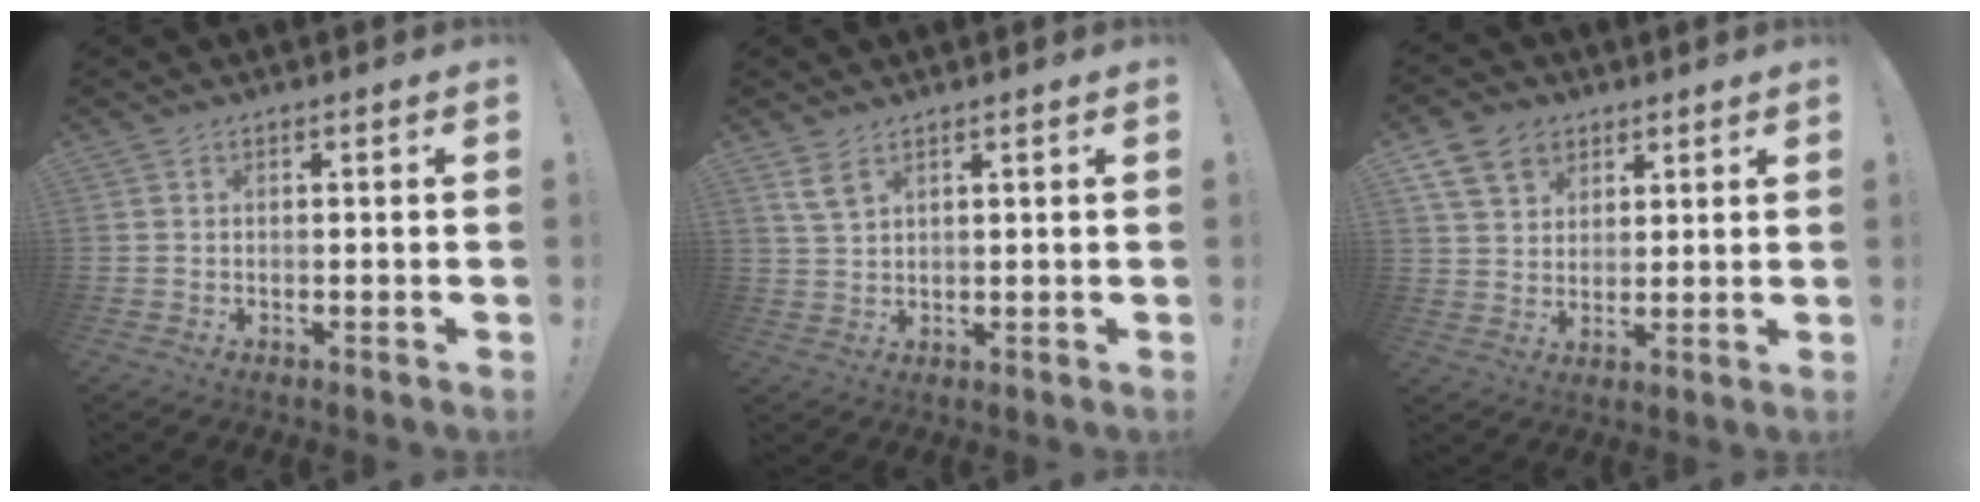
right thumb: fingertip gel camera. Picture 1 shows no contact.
{"total": 5.1, "force": [3.3, 2.5, 2.9], "torque": [-0.048, -0.015, 0.062]}
{"total": 10.9, "force": [5.6, 8.3, 4.4], "torque": [-0.074, -0.020, 0.113]}